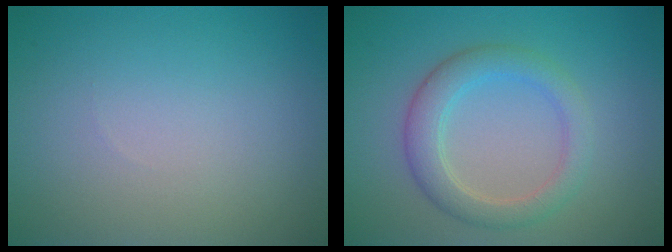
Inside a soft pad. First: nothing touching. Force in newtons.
{"total": 3.5, "press": 3.5, "slide": 0.0}